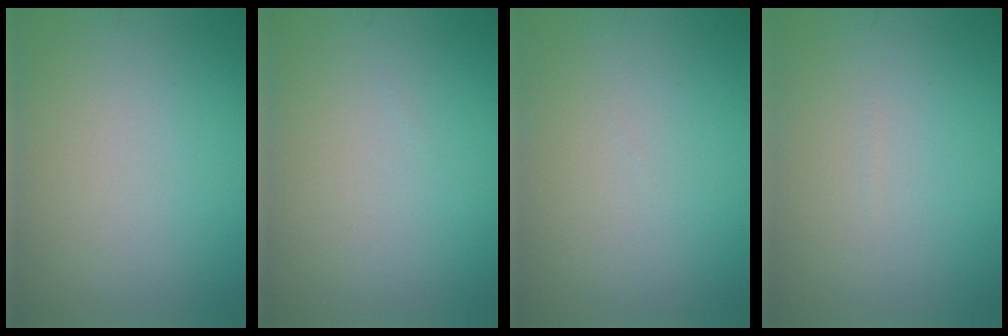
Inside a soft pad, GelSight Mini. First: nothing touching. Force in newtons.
{"total": 0.0}
{"total": 0.0}
{"total": 0.0}